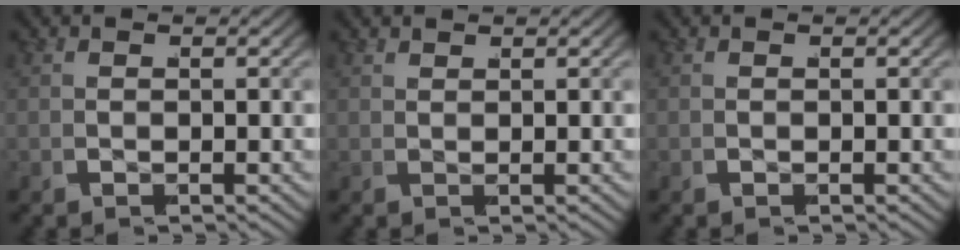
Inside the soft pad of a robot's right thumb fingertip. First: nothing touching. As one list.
[{"total": 1.2, "force": [1.0, -0.5, -0.5], "torque": [0.014, 0.004, 0.020]}, {"total": 0.0}]